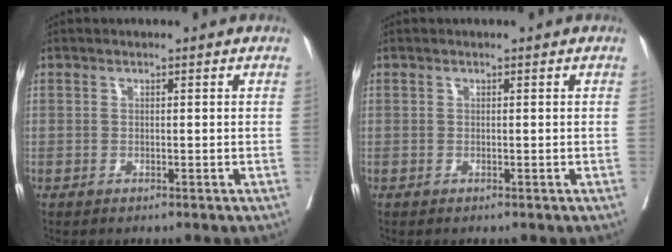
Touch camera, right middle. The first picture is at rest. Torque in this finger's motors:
{"motor_torque": [-0.01, -0.01, 0.00, 0.00]}